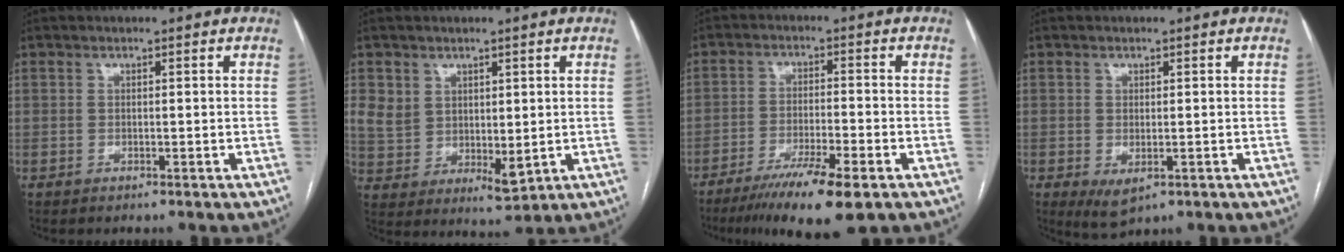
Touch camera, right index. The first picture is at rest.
{"total": 7.3, "force": [2.5, 5.6, 4.1], "torque": [-0.076, -0.004, 0.064]}
{"total": 10.6, "force": [-6.9, 0.8, 8.1], "torque": [-0.134, -0.026, -0.112]}
{"total": 3.7, "force": [-1.3, 1.7, 3.0], "torque": [-0.047, -0.011, -0.006]}